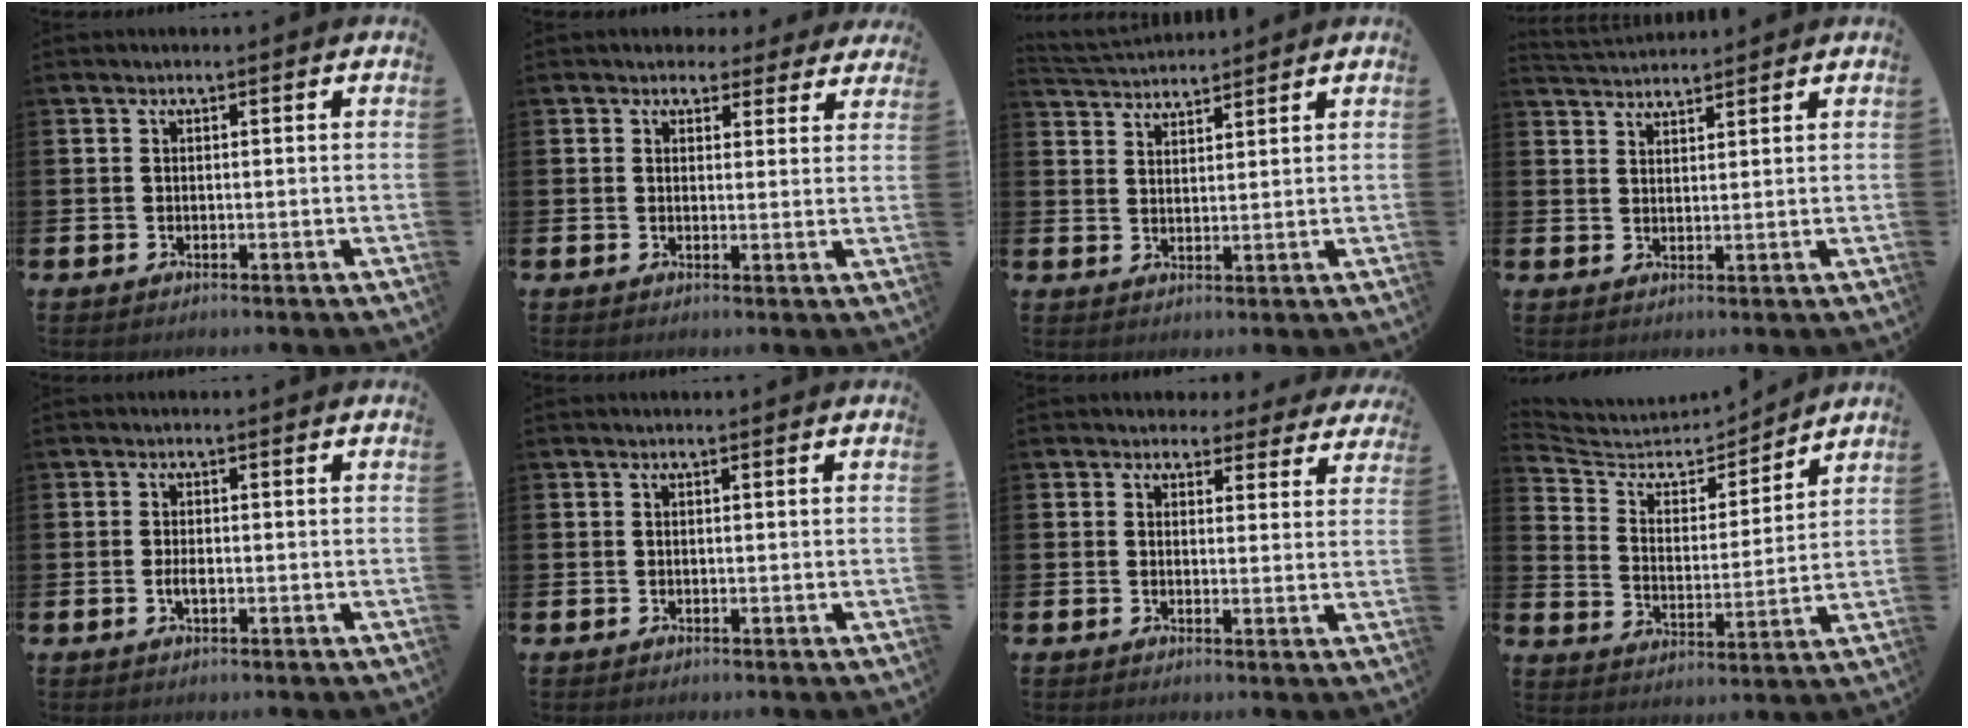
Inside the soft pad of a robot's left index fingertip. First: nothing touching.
{"total": 3.3, "force": [2.9, 1.6, 0.0], "torque": [0.002, -0.014, 0.048]}
{"total": 3.6, "force": [3.5, 0.5, -0.2], "torque": [-0.009, -0.018, 0.065]}
{"total": 3.1, "force": [3.1, 0.5, 0.0], "torque": [-0.001, -0.014, 0.056]}
{"total": 1.6, "force": [-0.3, 0.7, 1.4], "torque": [-0.019, -0.003, -0.007]}
{"total": 0.0}
{"total": 3.3, "force": [2.8, 1.7, 0.1], "torque": [-0.001, -0.017, 0.046]}
{"total": 5.9, "force": [5.3, 2.2, 1.1], "torque": [-0.056, -0.046, 0.087]}